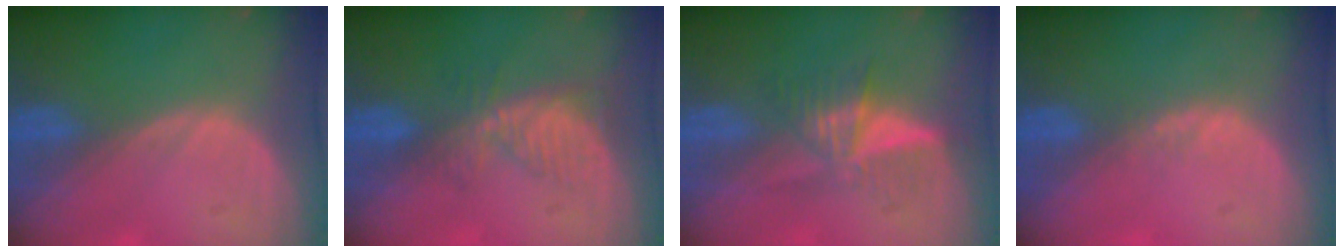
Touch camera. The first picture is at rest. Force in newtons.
{"total": 5.6, "press": 5.1, "slide": 2.4}
{"total": 5.9, "press": 5.3, "slide": 2.7}
{"total": 1.3, "press": 1.1, "slide": 0.7}